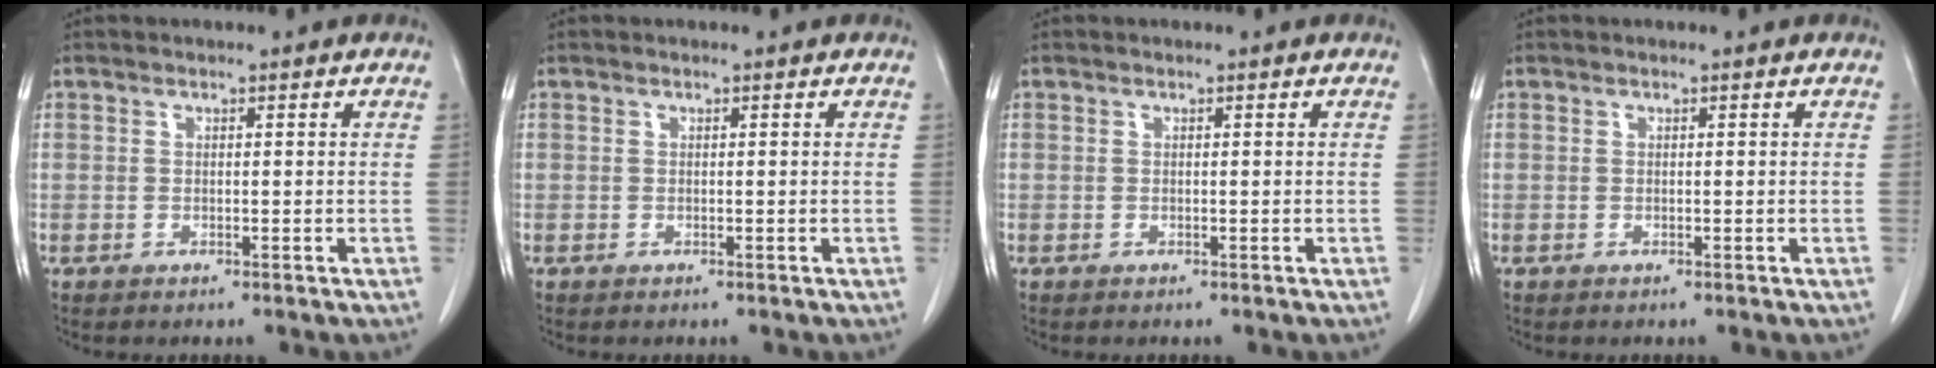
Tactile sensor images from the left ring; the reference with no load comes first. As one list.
[{"total": 0.0}, {"total": 0.0}, {"total": 0.0}]